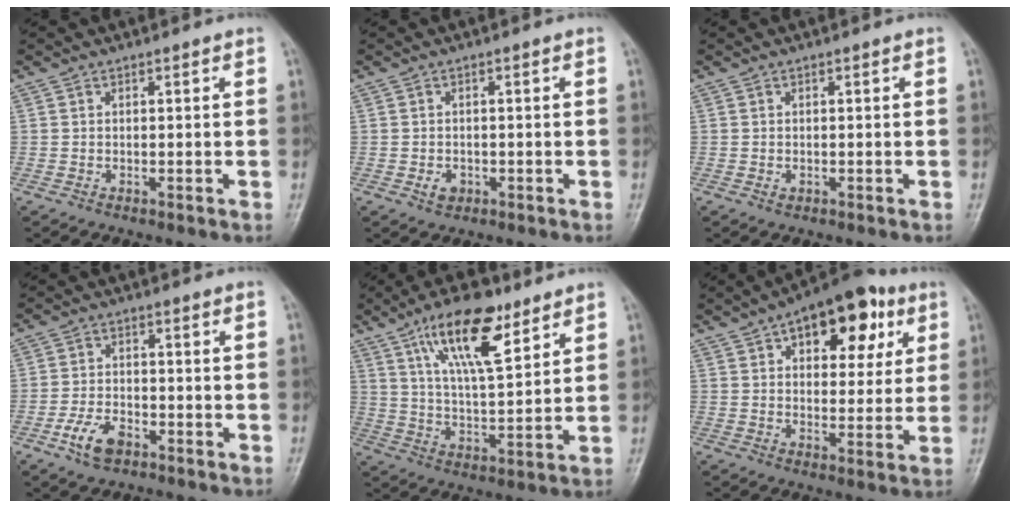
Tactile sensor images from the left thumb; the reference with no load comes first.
{"total": 2.1, "force": [-0.7, 1.7, 1.1], "torque": [-0.012, 0.002, -0.008]}
{"total": 0.7, "force": [-0.2, 0.6, 0.4], "torque": [-0.006, -0.001, -0.002]}
{"total": 5.9, "force": [-3.2, 3.3, 3.7], "torque": [-0.069, 0.015, -0.060]}
{"total": 14.7, "force": [8.5, 5.2, 10.9], "torque": [-0.163, -0.036, 0.150]}
{"total": 16.6, "force": [7.2, 8.9, 12.0], "torque": [-0.117, -0.008, 0.099]}